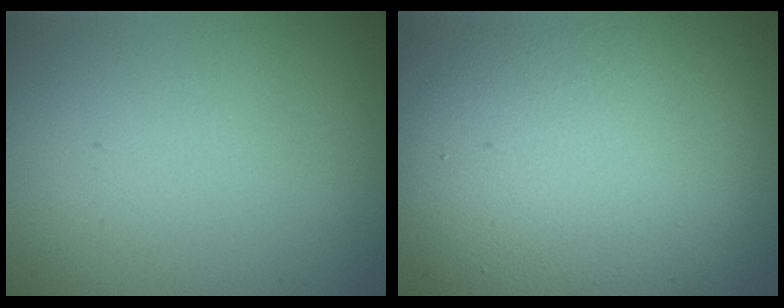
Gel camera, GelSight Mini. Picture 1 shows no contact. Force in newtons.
{"total": 14.8, "press": 14.8, "slide": 0.7}